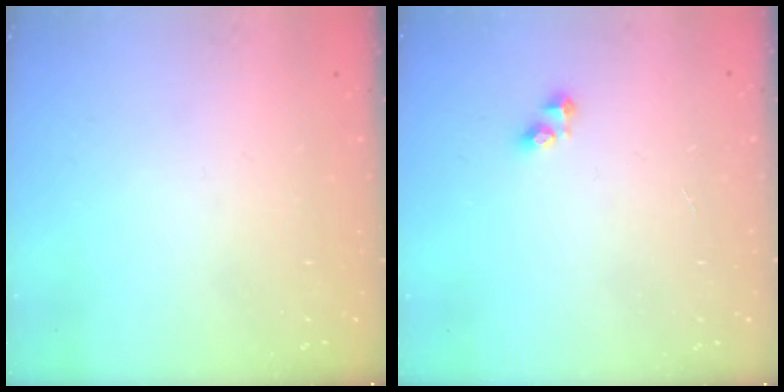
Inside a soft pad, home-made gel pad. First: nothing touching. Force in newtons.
{"total": 3.1, "press": 3.0, "slide": 0.4}